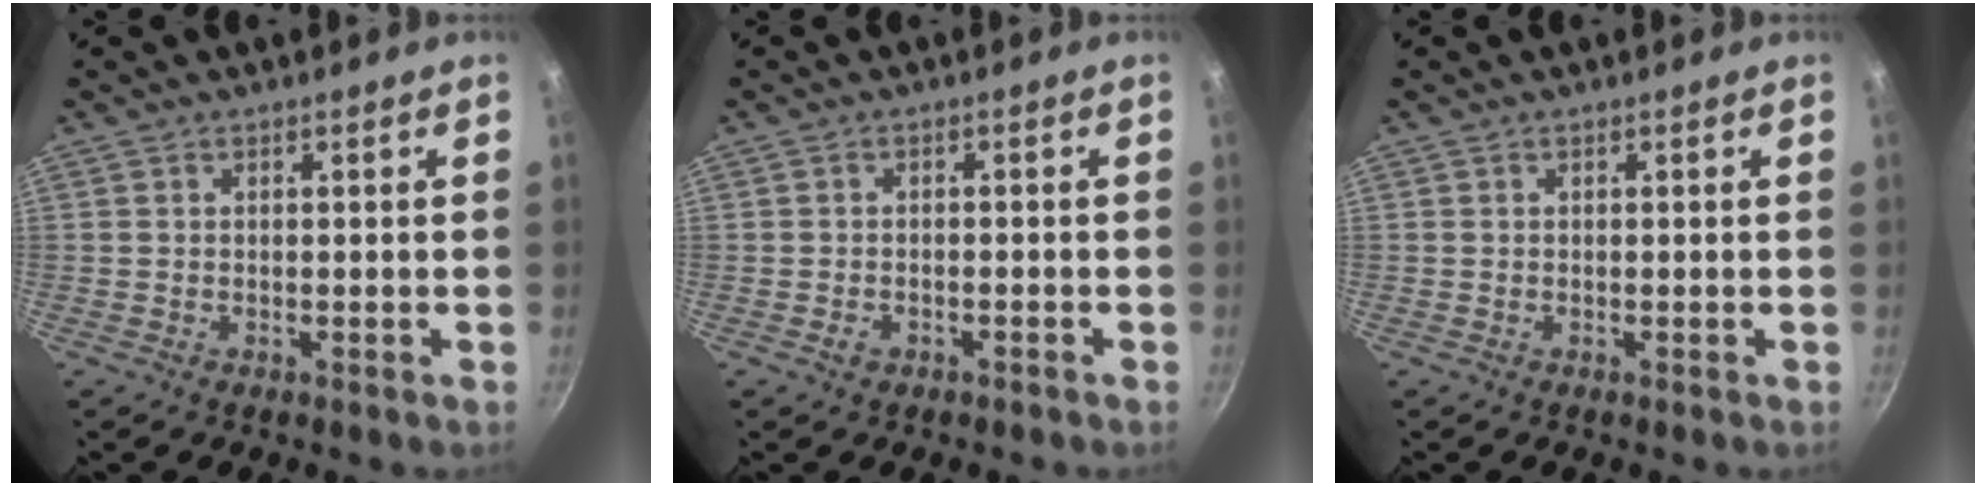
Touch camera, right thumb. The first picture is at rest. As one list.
[{"total": 1.5, "force": [-1.0, 0.8, 0.8], "torque": [-0.018, 0.011, -0.015]}, {"total": 0.0}]